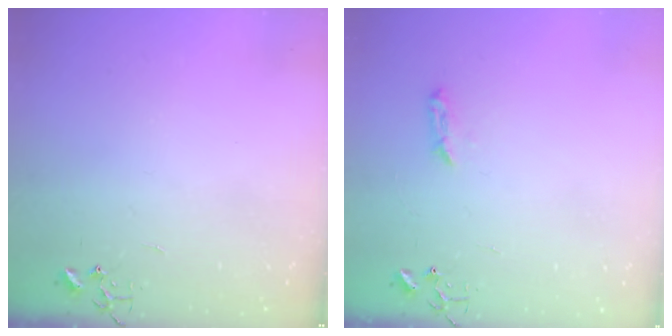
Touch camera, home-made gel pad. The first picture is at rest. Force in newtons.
{"total": 5.5, "press": 5.5, "slide": 0.5}